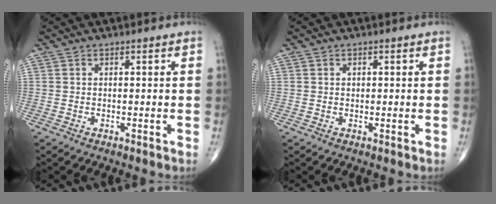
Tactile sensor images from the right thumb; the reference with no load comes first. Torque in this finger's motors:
{"motor_torque": [-0.16, -0.15, -0.05, 0.12, -0.06]}